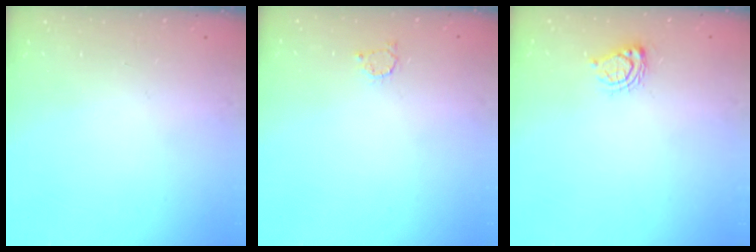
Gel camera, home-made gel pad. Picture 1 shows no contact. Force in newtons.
{"total": 2.5, "press": 2.5, "slide": 0.4}
{"total": 5.6, "press": 5.6, "slide": 0.6}